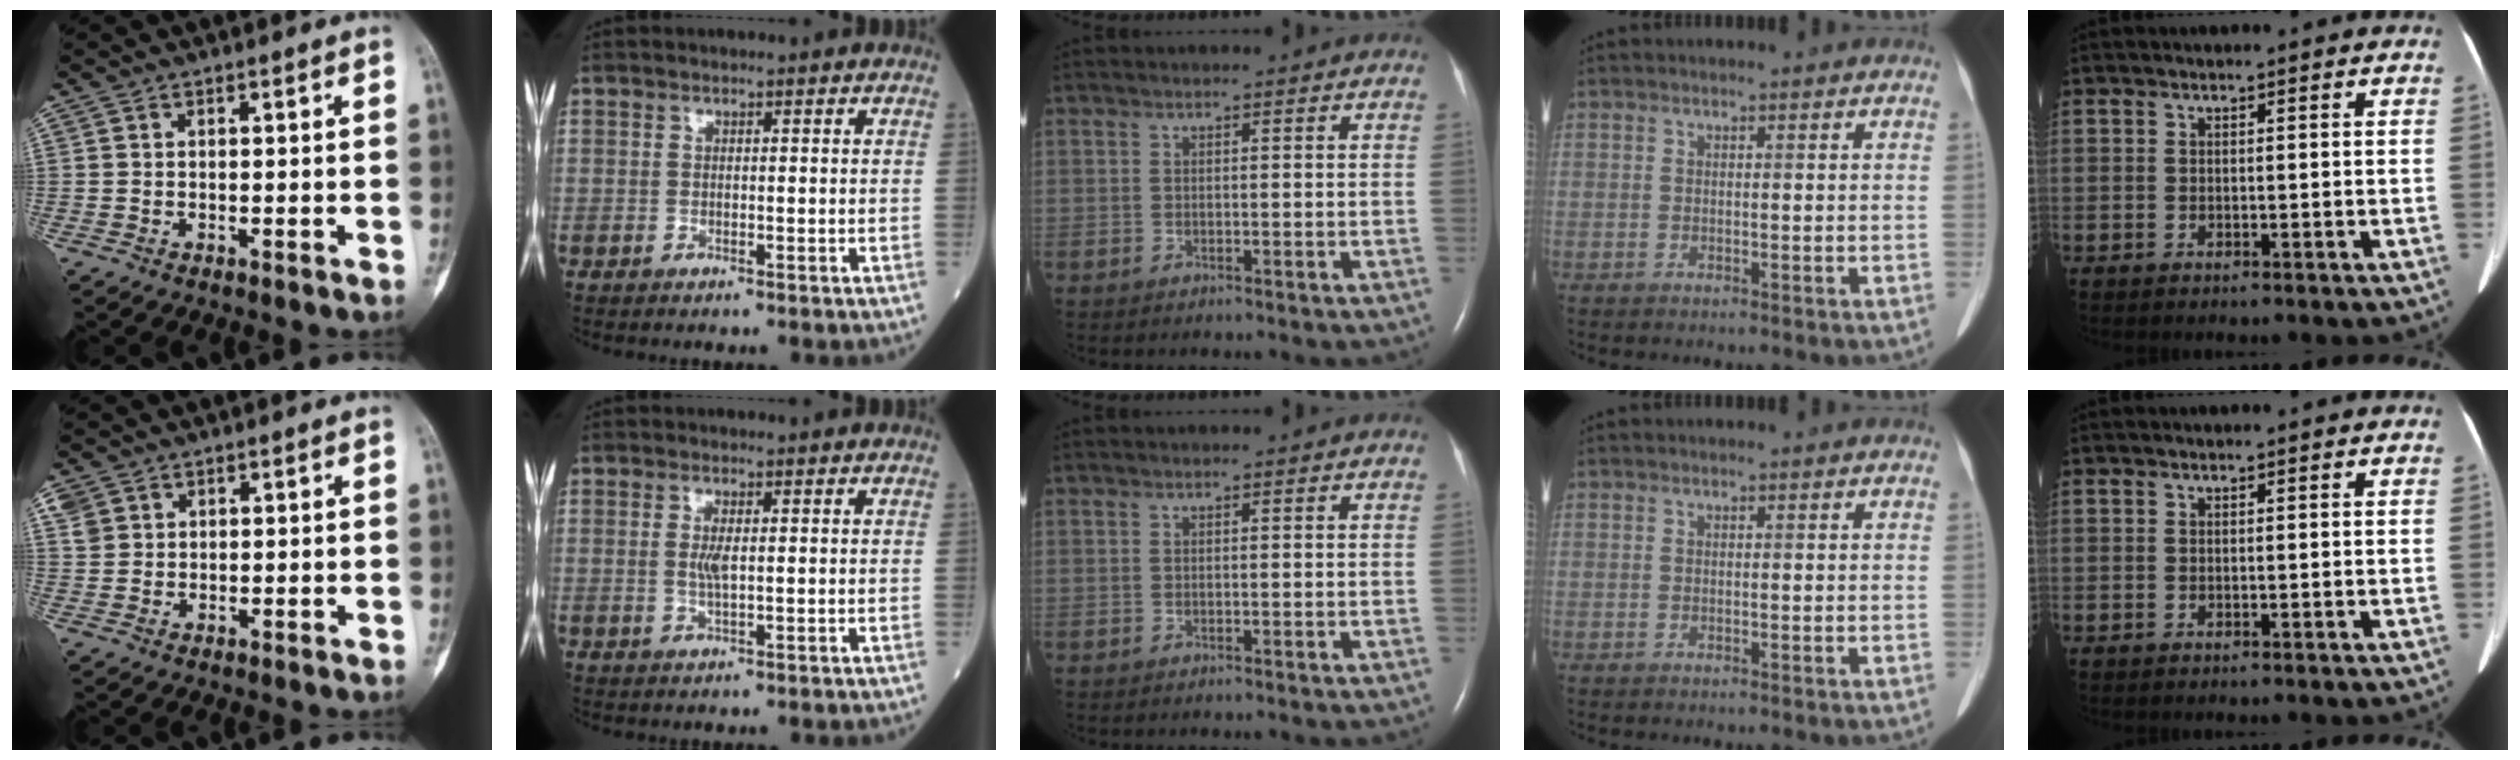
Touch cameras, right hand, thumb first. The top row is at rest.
{"thumb": {"total": 2.7, "force": [1.1, 2.4, 0.7], "torque": [-0.003, 0.002, 0.023]}, "index": {"total": 2.1, "force": [0.2, 0.5, 2.0], "torque": [-0.048, -0.003, 0.004]}}